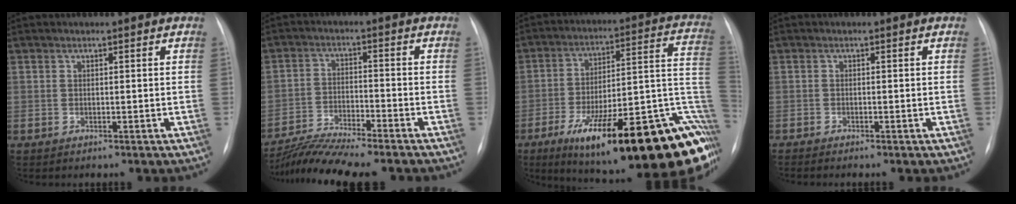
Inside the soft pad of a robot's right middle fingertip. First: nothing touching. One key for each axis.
{"total": 9.6, "fx": -8.6, "fy": -0.2, "fz": 4.2, "tx": -0.080, "ty": -0.015, "tz": -0.146}
{"total": 34.6, "fx": -17.5, "fy": 7.3, "fz": 28.9, "tx": -0.290, "ty": 0.006, "tz": -0.247}
{"total": 2.1, "fx": -1.7, "fy": 0.4, "fz": 1.2, "tx": -0.019, "ty": -0.006, "tz": -0.017}